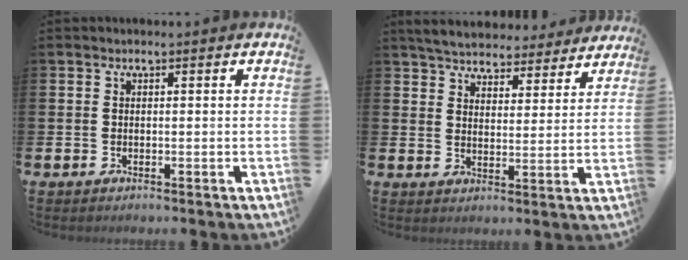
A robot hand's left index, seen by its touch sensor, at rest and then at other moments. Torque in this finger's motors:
{"motor_torque": [1.12, -1.01, 0.99, 0.13]}